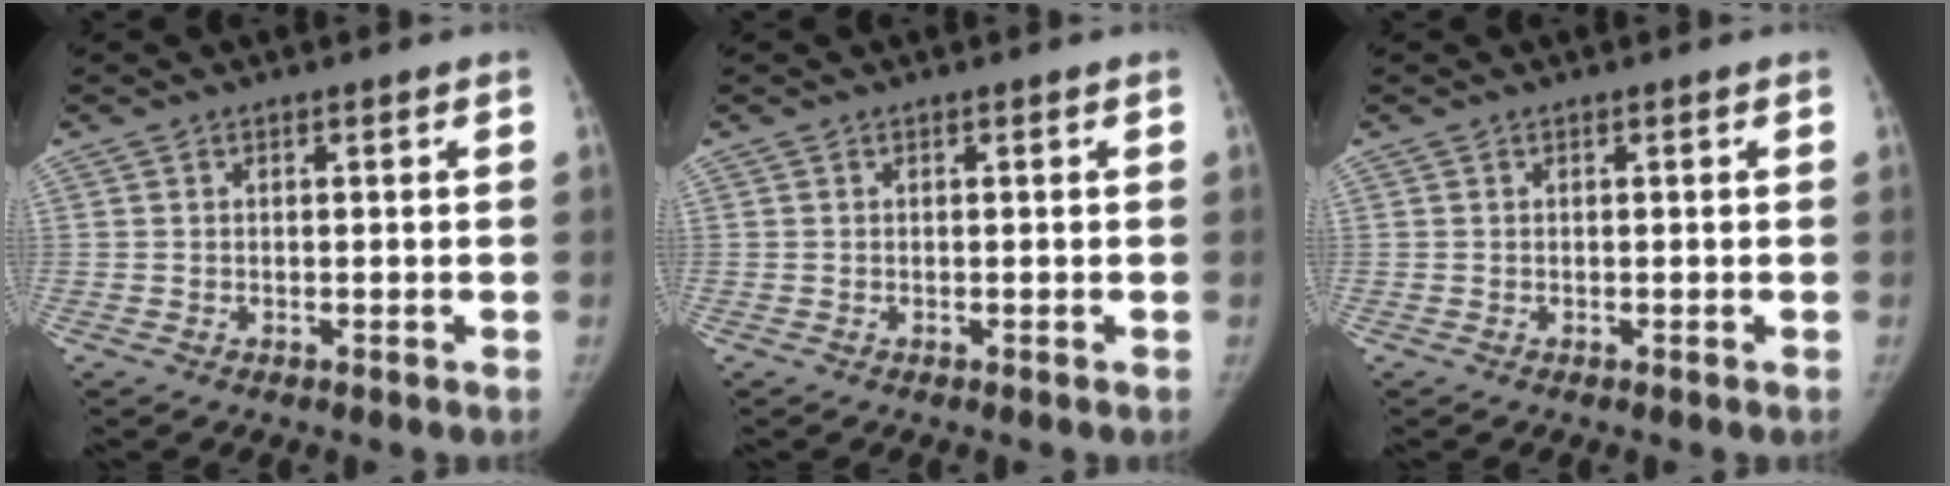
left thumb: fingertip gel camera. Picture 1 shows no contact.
{"total": 0.0}
{"total": 0.0}